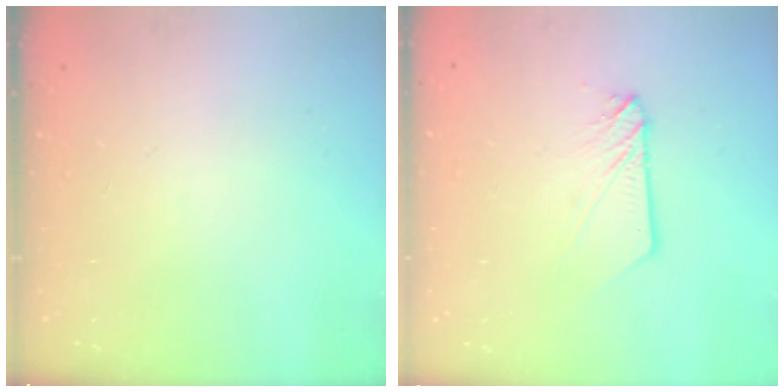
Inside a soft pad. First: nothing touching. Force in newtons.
{"total": 2.9, "press": 2.9, "slide": 0.3}